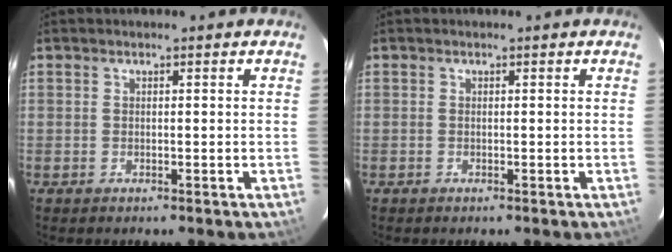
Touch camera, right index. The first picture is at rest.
{"total": 0.0}